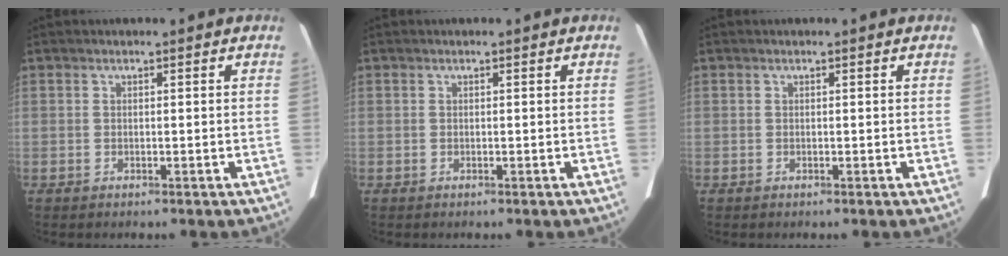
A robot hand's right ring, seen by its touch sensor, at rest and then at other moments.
{"total": 0.0}
{"total": 0.0}